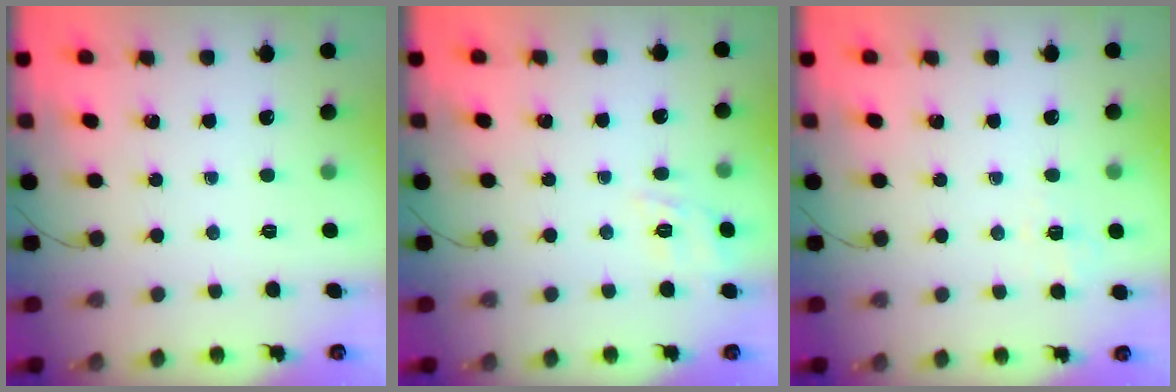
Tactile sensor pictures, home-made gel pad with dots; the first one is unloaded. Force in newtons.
{"total": 2.7, "press": 2.1, "slide": 1.7}
{"total": 2.2, "press": 1.3, "slide": 1.8}